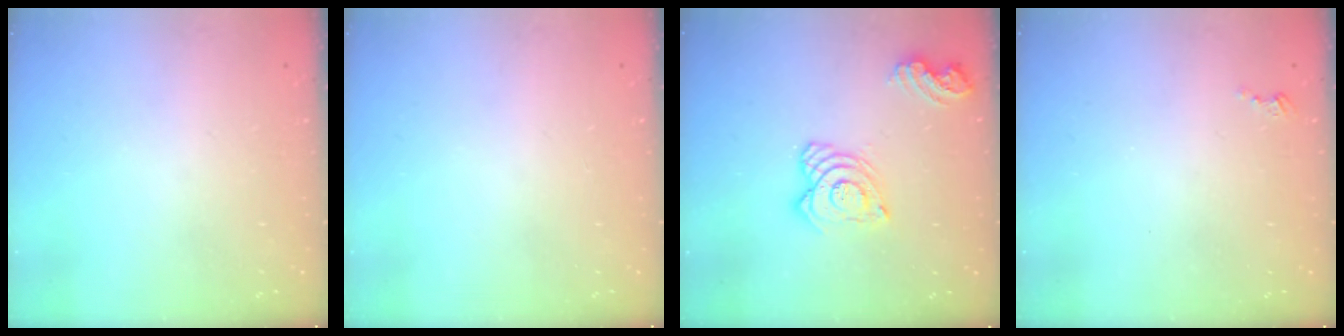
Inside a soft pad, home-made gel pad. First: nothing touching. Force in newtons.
{"total": 0.0}
{"total": 12.8, "press": 12.7, "slide": 1.4}
{"total": 2.5, "press": 2.5, "slide": 0.3}